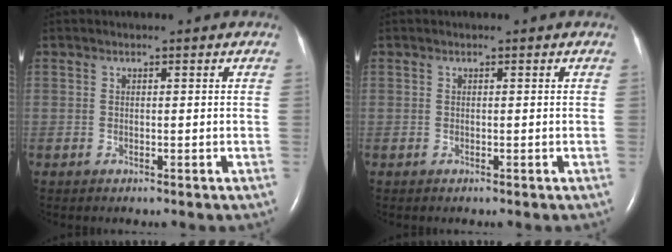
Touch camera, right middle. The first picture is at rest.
{"total": 0.0}